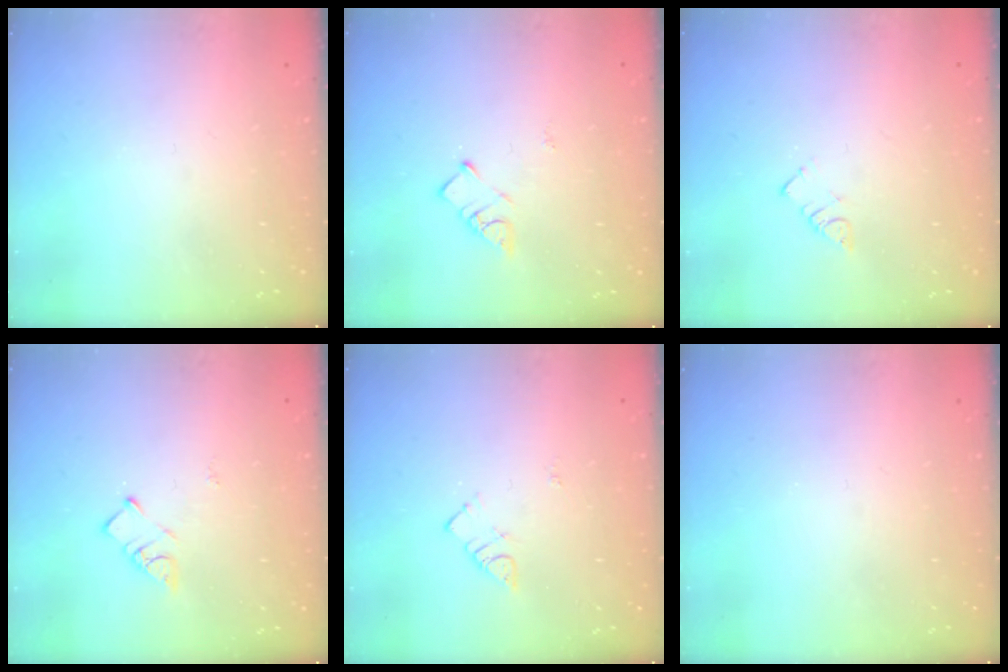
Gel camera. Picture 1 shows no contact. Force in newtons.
{"total": 4.3, "press": 4.3, "slide": 0.1}
{"total": 2.5, "press": 2.5, "slide": 0.1}
{"total": 4.3, "press": 4.3, "slide": 0.1}
{"total": 3.9, "press": 3.8, "slide": 0.5}
{"total": 0.0}